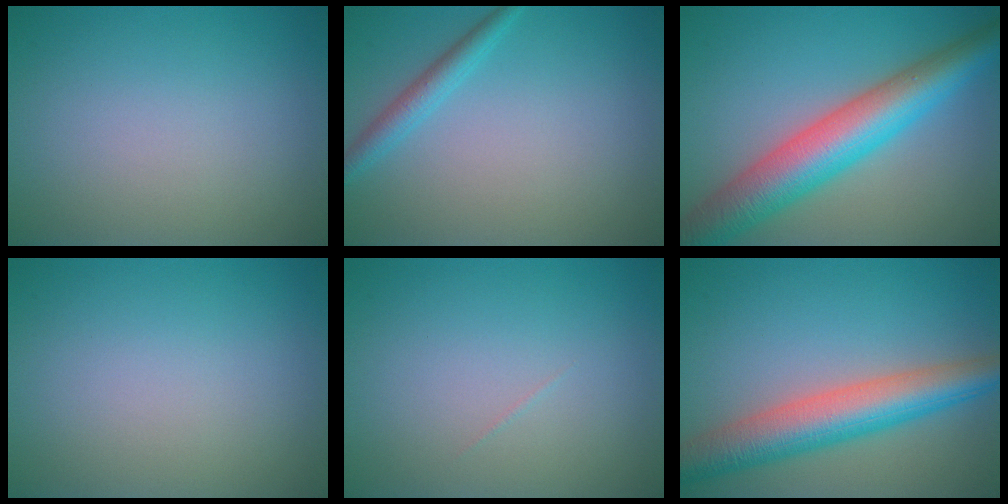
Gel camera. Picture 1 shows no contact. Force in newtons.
{"total": 2.1, "press": 2.1, "slide": 0.1}
{"total": 8.8, "press": 8.8, "slide": 0.2}
{"total": 0.0}
{"total": 0.0}
{"total": 7.3, "press": 7.3, "slide": 0.3}